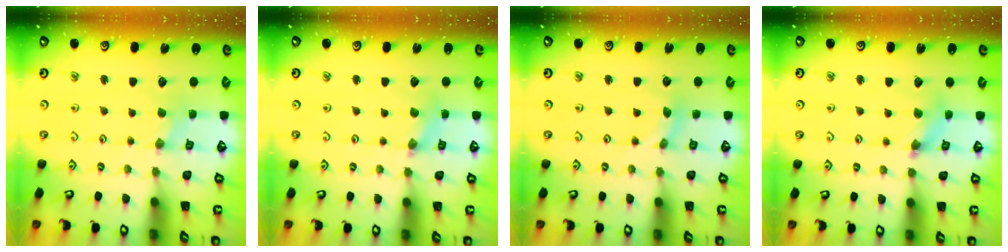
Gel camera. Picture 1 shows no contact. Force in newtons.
{"total": 1.7, "press": 1.7, "slide": 0.3}
{"total": 2.9, "press": 2.8, "slide": 0.4}
{"total": 3.4, "press": 3.4, "slide": 0.3}